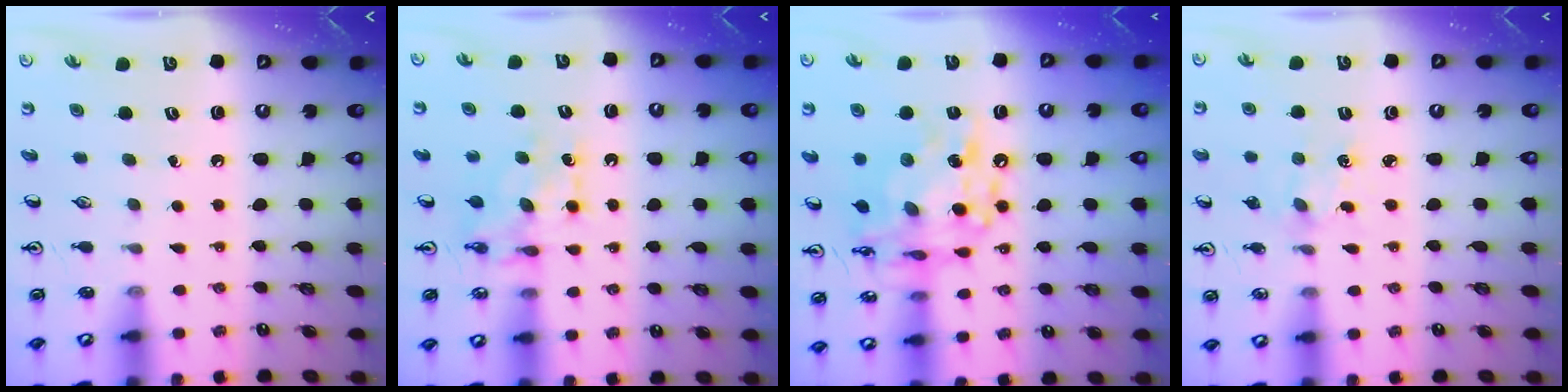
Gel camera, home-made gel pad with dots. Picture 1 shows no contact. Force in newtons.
{"total": 7.4, "press": 7.3, "slide": 0.8}
{"total": 15.3, "press": 15.2, "slide": 1.5}
{"total": 2.7, "press": 2.7, "slide": 0.4}